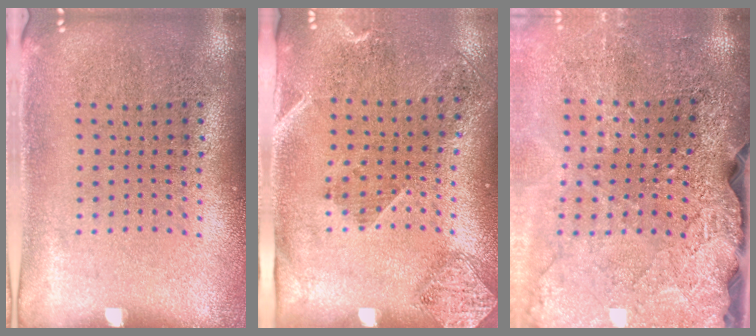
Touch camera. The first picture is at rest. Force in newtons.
{"total": 1.7, "press": 1.3, "slide": 1.1}
{"total": 4.0, "press": 3.4, "slide": 2.1}